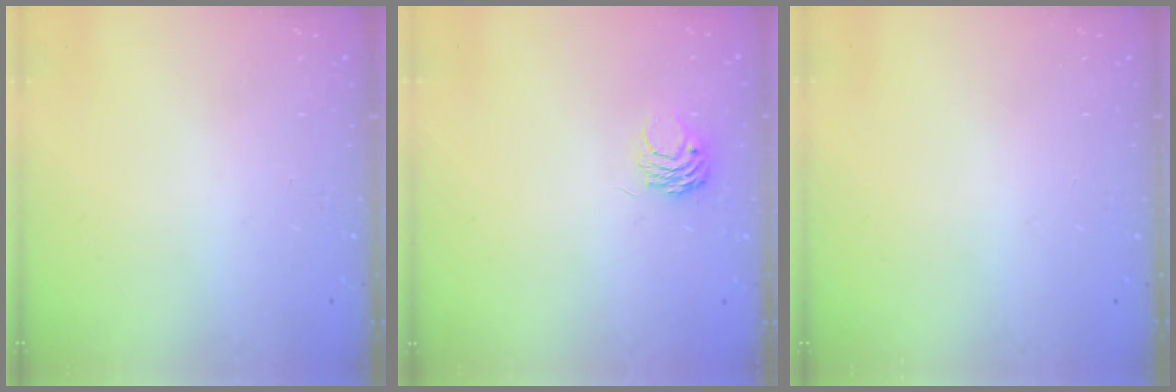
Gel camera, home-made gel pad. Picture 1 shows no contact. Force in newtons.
{"total": 4.2, "press": 4.2, "slide": 0.2}
{"total": 0.0}